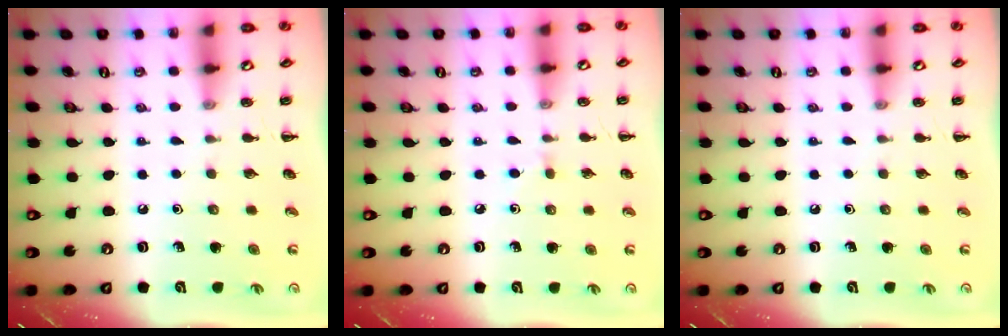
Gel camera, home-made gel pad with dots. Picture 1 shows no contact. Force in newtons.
{"total": 3.2, "press": 3.0, "slide": 1.2}
{"total": 0.0}